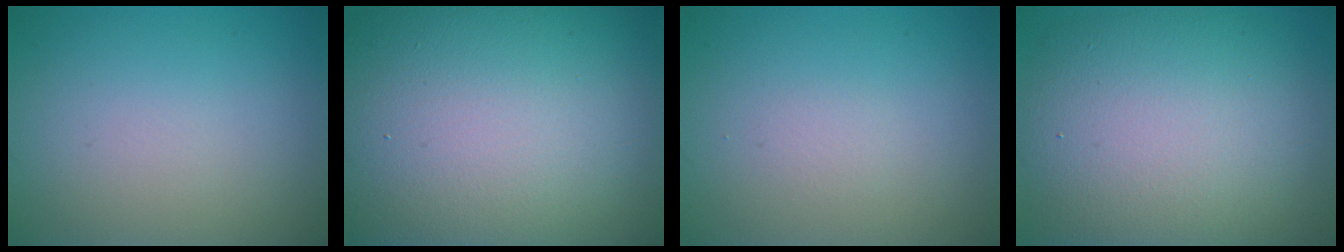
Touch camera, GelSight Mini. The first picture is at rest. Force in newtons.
{"total": 22.3, "press": 22.3, "slide": 0.7}
{"total": 0.6, "press": 0.6, "slide": 0.0}
{"total": 12.5, "press": 12.4, "slide": 0.9}